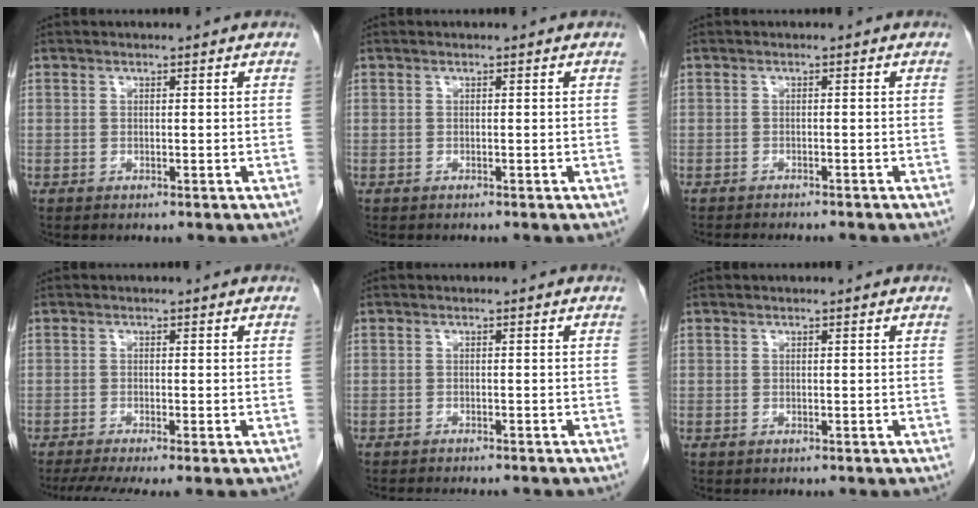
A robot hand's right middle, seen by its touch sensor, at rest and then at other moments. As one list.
[{"total": 1.0, "force": [-0.9, 0.1, 0.4], "torque": [-0.007, -0.001, -0.011]}, {"total": 7.0, "force": [-6.3, 1.2, 2.8], "torque": [-0.031, -0.007, -0.084]}, {"total": 6.1, "force": [-4.6, 0.3, 4.0], "torque": [-0.062, -0.014, -0.078]}, {"total": 6.3, "force": [-5.6, 1.1, 2.5], "torque": [-0.028, -0.006, -0.076]}, {"total": 0.0}]